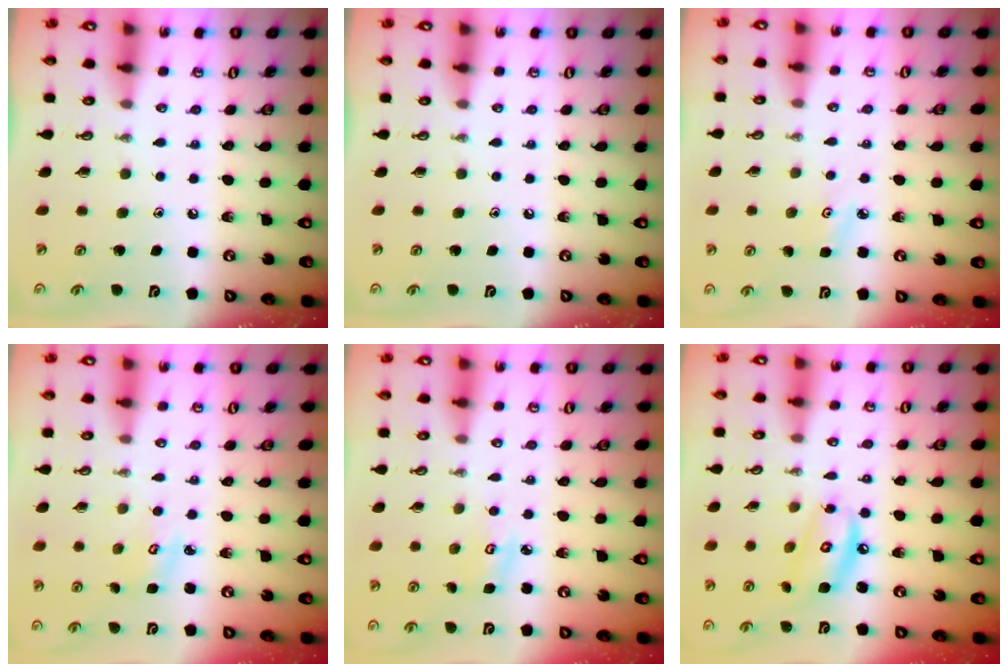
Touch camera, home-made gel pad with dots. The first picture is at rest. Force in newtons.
{"total": 0.0}
{"total": 3.3, "press": 3.2, "slide": 0.3}
{"total": 3.4, "press": 3.4, "slide": 0.4}
{"total": 5.2, "press": 5.1, "slide": 0.5}
{"total": 9.4, "press": 9.4, "slide": 0.8}